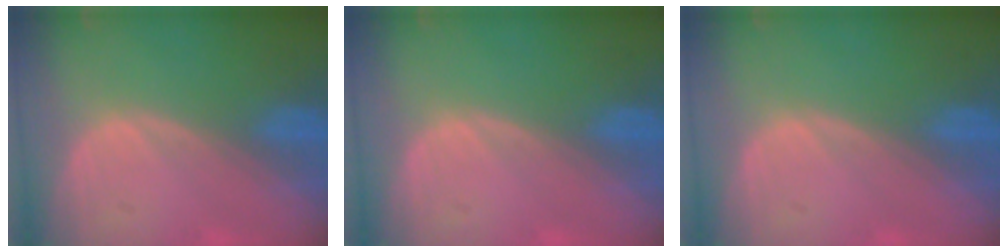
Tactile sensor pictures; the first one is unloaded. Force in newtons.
{"total": 0.0}
{"total": 0.0}